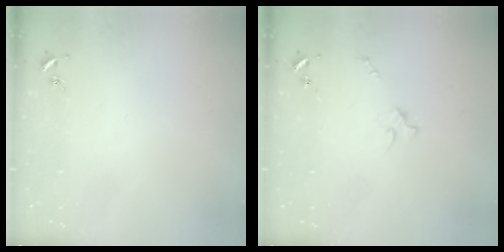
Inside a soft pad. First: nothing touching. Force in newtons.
{"total": 2.3, "press": 2.2, "slide": 0.3}